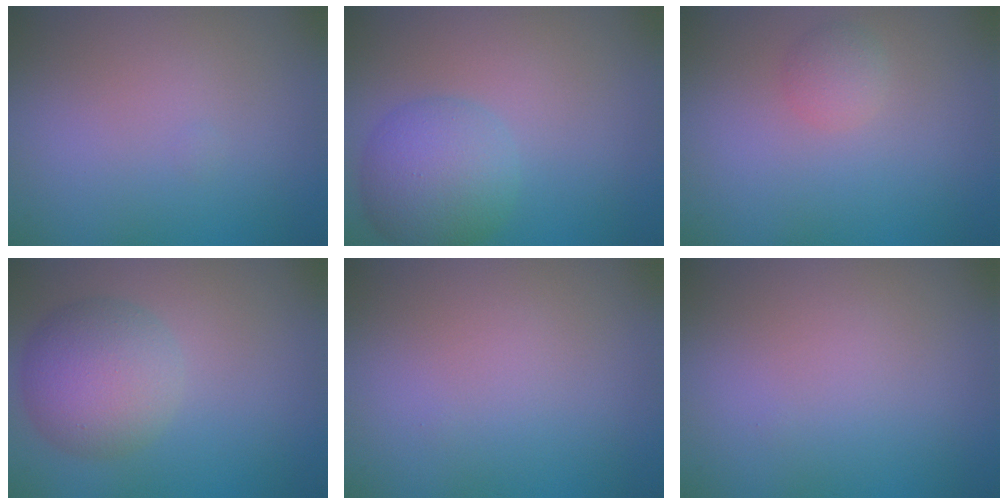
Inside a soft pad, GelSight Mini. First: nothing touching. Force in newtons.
{"total": 5.2, "press": 5.2, "slide": 0.2}
{"total": 1.4, "press": 1.4, "slide": 0.1}
{"total": 5.9, "press": 5.9, "slide": 0.2}
{"total": 0.0}
{"total": 0.0}